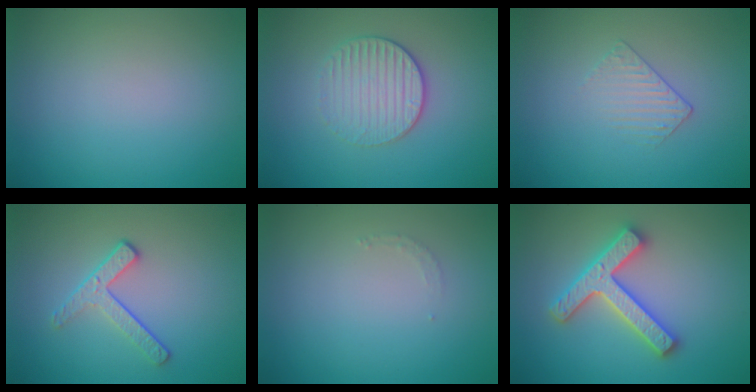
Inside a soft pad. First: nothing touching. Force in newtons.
{"total": 3.1, "press": 2.8, "slide": 1.2}
{"total": 1.3, "press": 0.6, "slide": 1.1}
{"total": 2.3, "press": 1.7, "slide": 1.6}
{"total": 0.8, "press": 0.8, "slide": 0.1}
{"total": 4.7, "press": 4.7, "slide": 0.8}